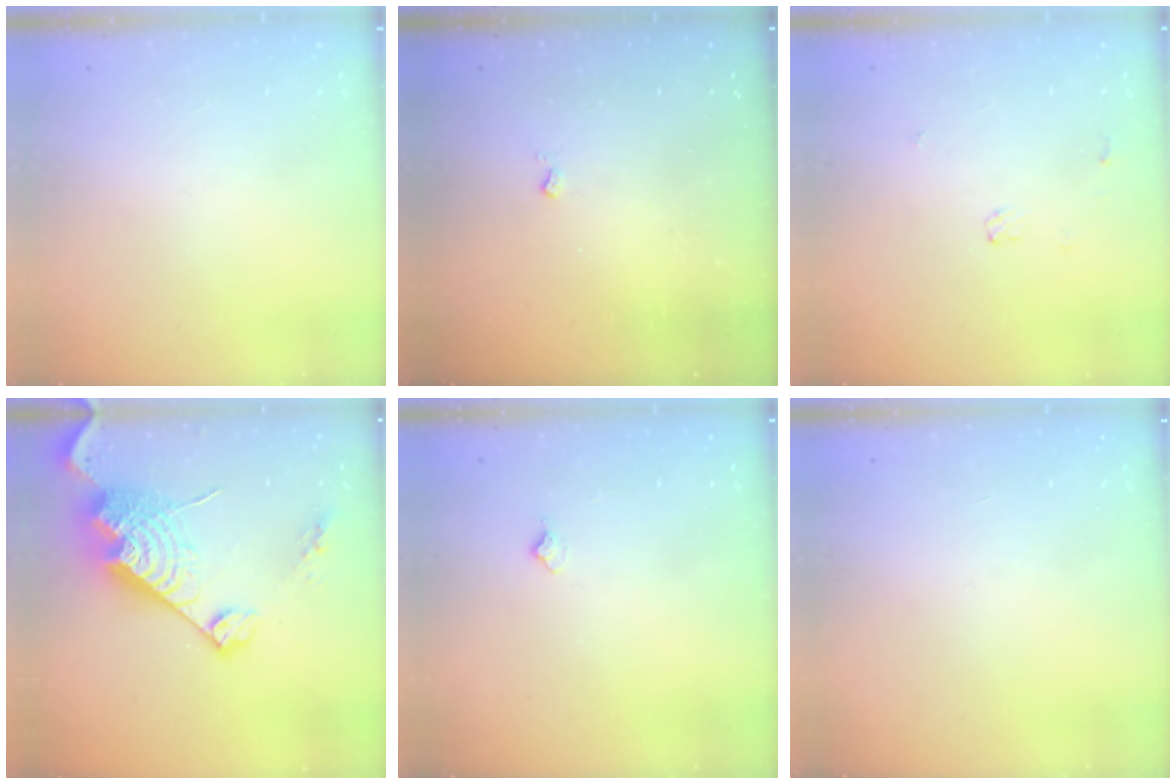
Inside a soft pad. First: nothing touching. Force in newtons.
{"total": 2.6, "press": 2.6, "slide": 0.5}
{"total": 3.6, "press": 3.6, "slide": 0.5}
{"total": 21.5, "press": 21.4, "slide": 2.0}
{"total": 3.9, "press": 3.8, "slide": 0.6}
{"total": 0.0}